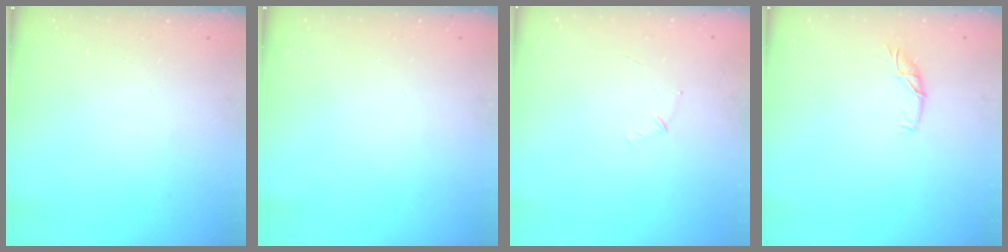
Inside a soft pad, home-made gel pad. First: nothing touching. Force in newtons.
{"total": 0.0}
{"total": 3.8, "press": 3.7, "slide": 1.0}
{"total": 6.1, "press": 6.1, "slide": 0.6}